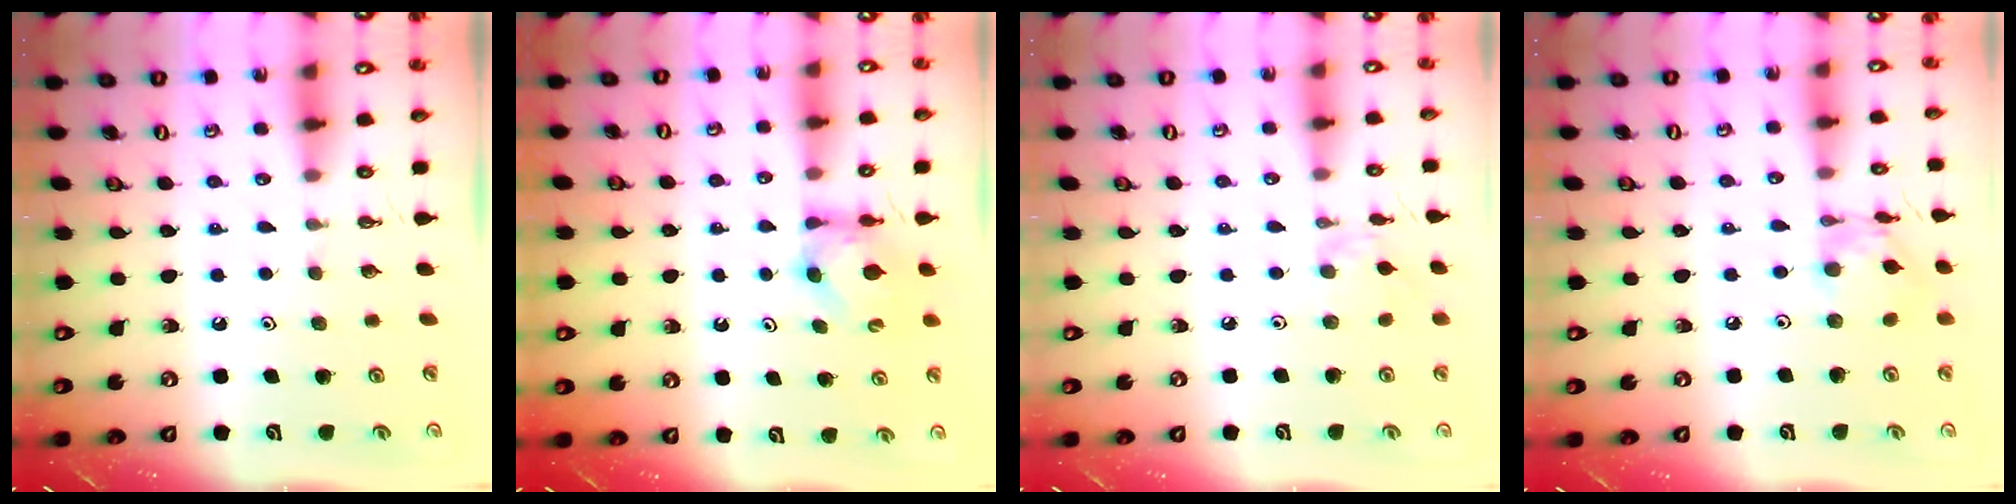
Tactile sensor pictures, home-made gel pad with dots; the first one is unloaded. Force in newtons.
{"total": 6.2, "press": 6.2, "slide": 0.4}
{"total": 2.8, "press": 2.7, "slide": 0.6}
{"total": 10.5, "press": 10.4, "slide": 0.8}